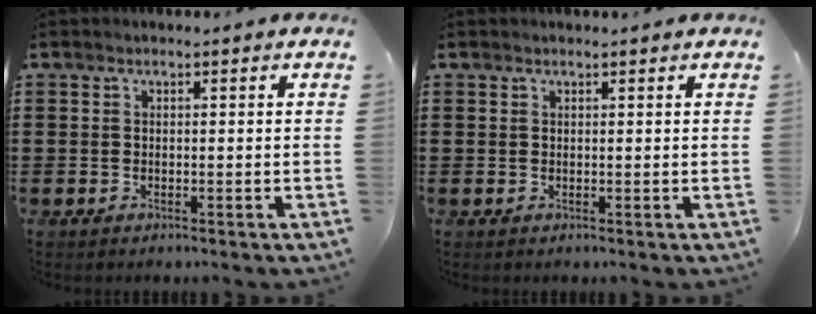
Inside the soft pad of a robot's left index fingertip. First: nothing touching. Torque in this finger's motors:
{"motor_torque": [0.19, -0.14, 0.06, 0.00]}